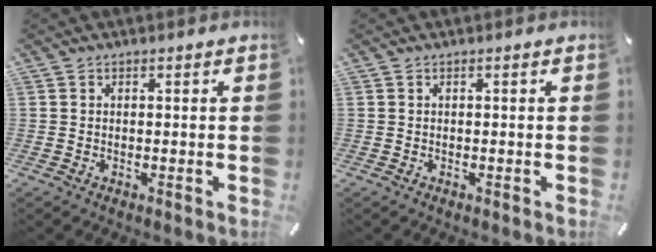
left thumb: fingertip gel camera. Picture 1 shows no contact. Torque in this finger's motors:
{"motor_torque": [0.00, 0.00, 0.00, 0.00, 0.00]}